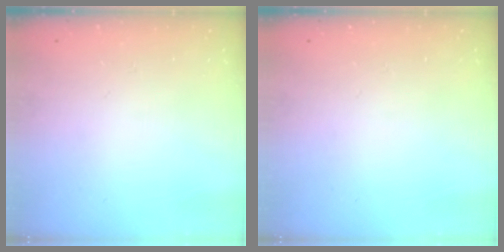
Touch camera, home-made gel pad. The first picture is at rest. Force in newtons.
{"total": 0.0}